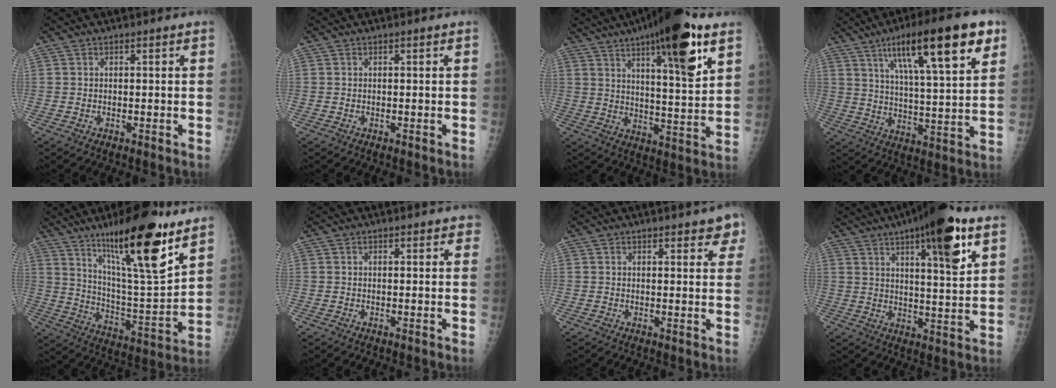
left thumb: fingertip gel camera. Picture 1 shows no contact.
{"total": 0.0}
{"total": 20.0, "force": [11.0, 4.4, 16.1], "torque": [-0.230, -0.042, 0.166]}
{"total": 21.0, "force": [11.0, 4.4, 17.4], "torque": [-0.249, -0.023, 0.172]}
{"total": 22.4, "force": [14.0, 4.5, 16.9], "torque": [-0.250, -0.071, 0.236]}
{"total": 1.6, "force": [1.1, 0.7, 0.8], "torque": [0.004, -0.001, 0.008]}
{"total": 5.0, "force": [3.4, 1.8, 3.3], "torque": [-0.012, -0.011, 0.038]}
{"total": 16.5, "force": [8.9, 3.7, 13.3], "torque": [-0.180, -0.035, 0.131]}